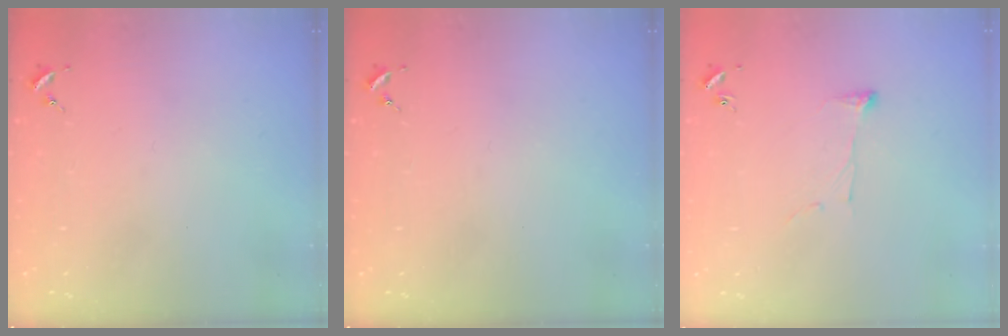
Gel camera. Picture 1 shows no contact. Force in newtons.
{"total": 0.0}
{"total": 6.4, "press": 6.4, "slide": 0.6}